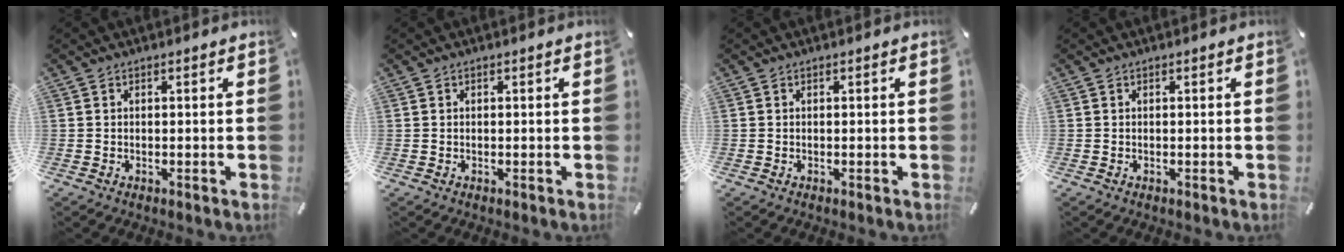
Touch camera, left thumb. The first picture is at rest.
{"total": 0.0}
{"total": 0.0}
{"total": 0.0}